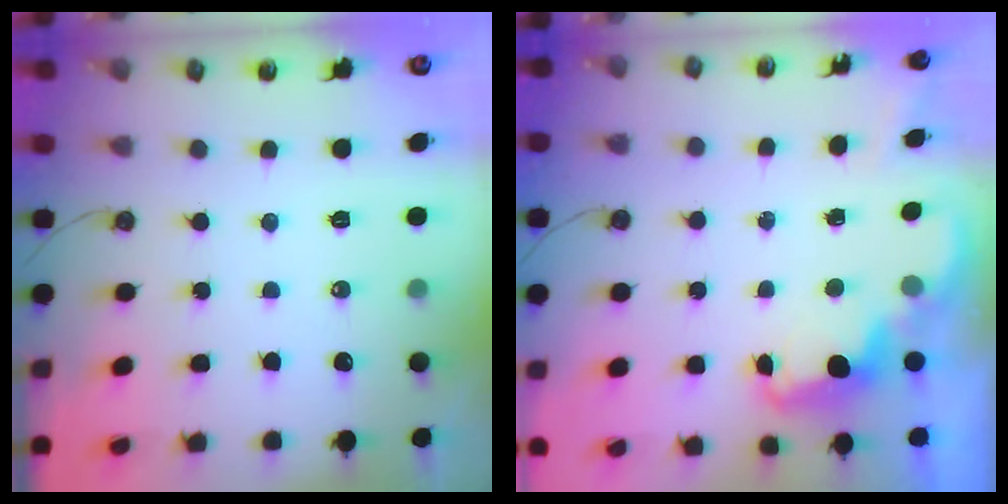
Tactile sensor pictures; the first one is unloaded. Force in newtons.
{"total": 2.4, "press": 2.4, "slide": 0.6}